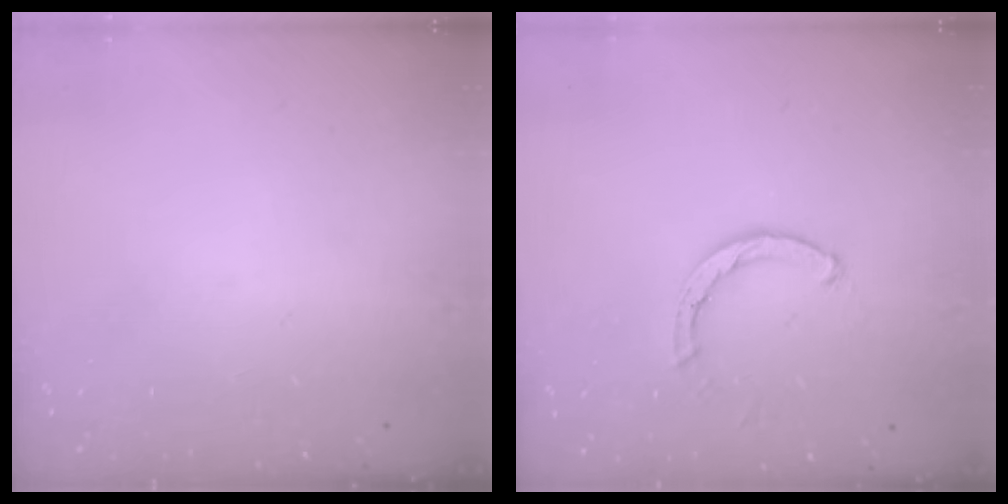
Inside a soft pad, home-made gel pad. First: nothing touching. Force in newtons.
{"total": 2.1, "press": 2.1, "slide": 0.1}